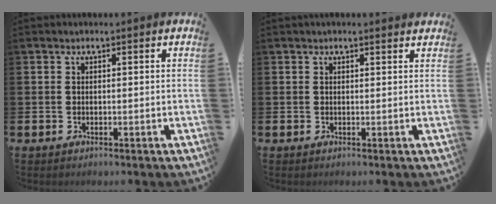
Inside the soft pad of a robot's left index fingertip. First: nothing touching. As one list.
[{"total": 0.6, "force": [0.6, 0.0, 0.2], "torque": [0.004, -0.003, 0.009]}]